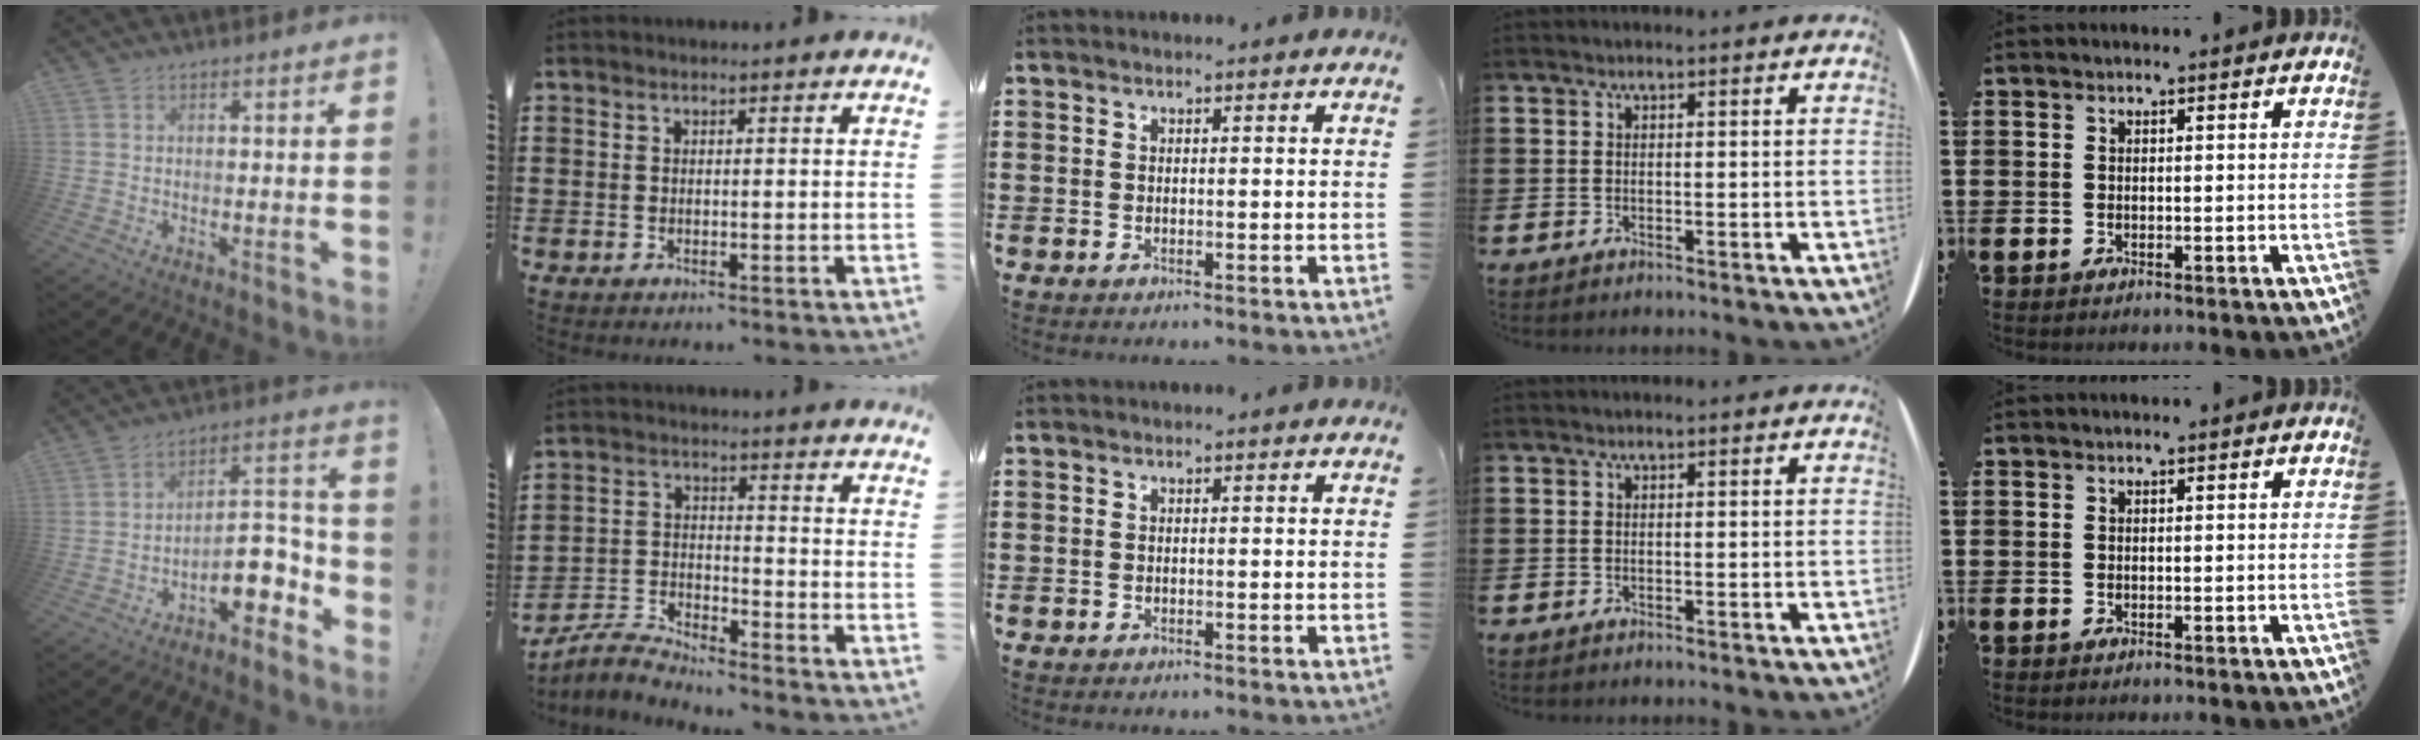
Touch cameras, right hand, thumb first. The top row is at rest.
{"thumb": {"total": 12.7, "force": [-6.3, 6.6, 8.8], "torque": [-0.113, 0.039, -0.096]}, "index": {"total": 3.9, "force": [-3.9, 0.3, 0.4], "torque": [-0.027, 0.002, -0.086]}}